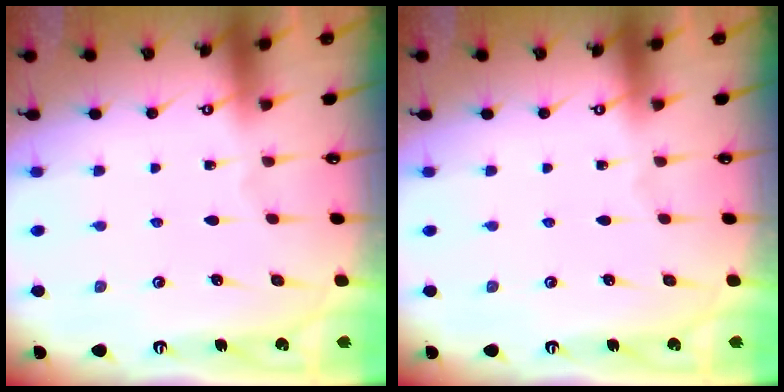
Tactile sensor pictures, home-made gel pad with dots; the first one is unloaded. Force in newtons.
{"total": 0.0}